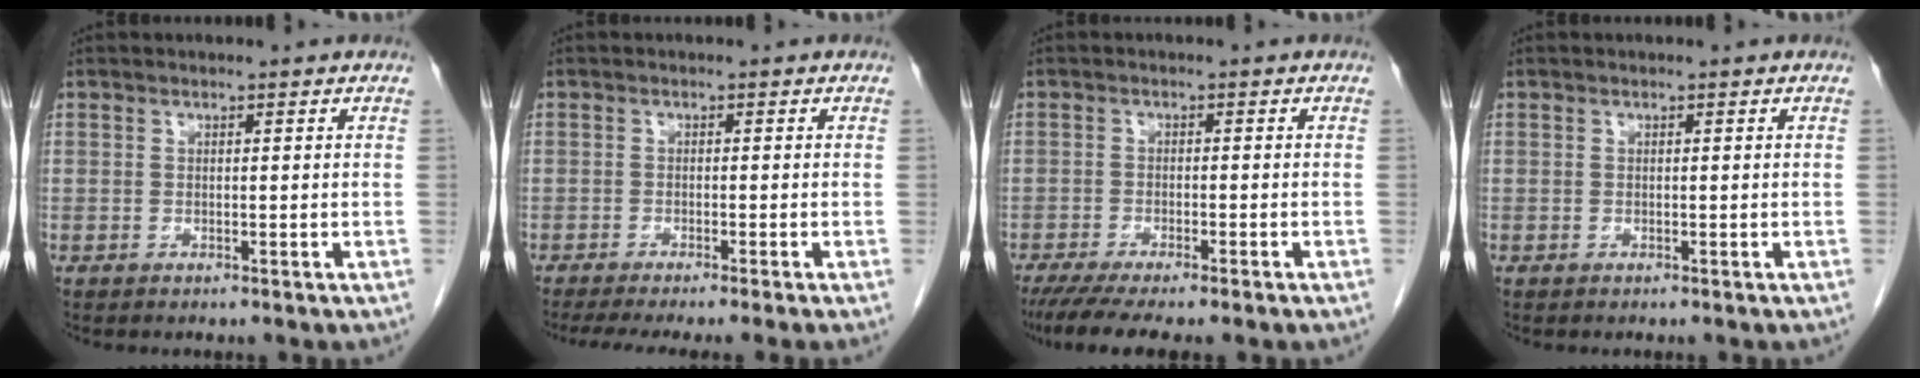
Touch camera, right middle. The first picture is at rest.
{"total": 8.0, "force": [-6.7, -0.9, 4.4], "torque": [-0.046, -0.018, -0.102]}
{"total": 8.3, "force": [-6.7, 0.7, 4.9], "torque": [-0.071, -0.015, -0.103]}
{"total": 0.0}